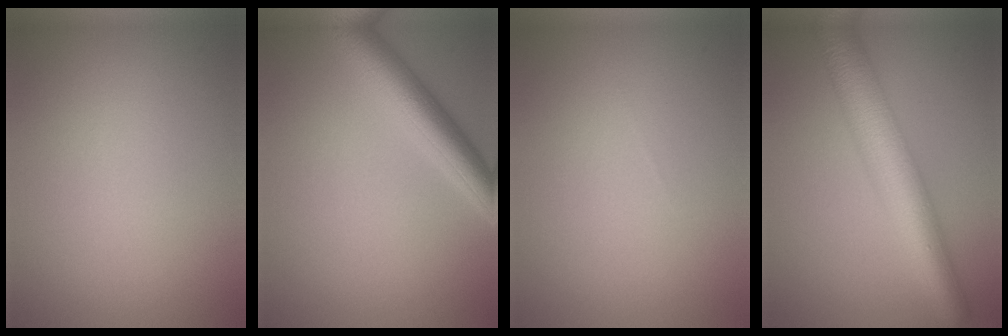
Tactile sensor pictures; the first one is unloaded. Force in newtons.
{"total": 5.4, "press": 5.4, "slide": 0.1}
{"total": 0.0}
{"total": 7.5, "press": 7.5, "slide": 0.2}